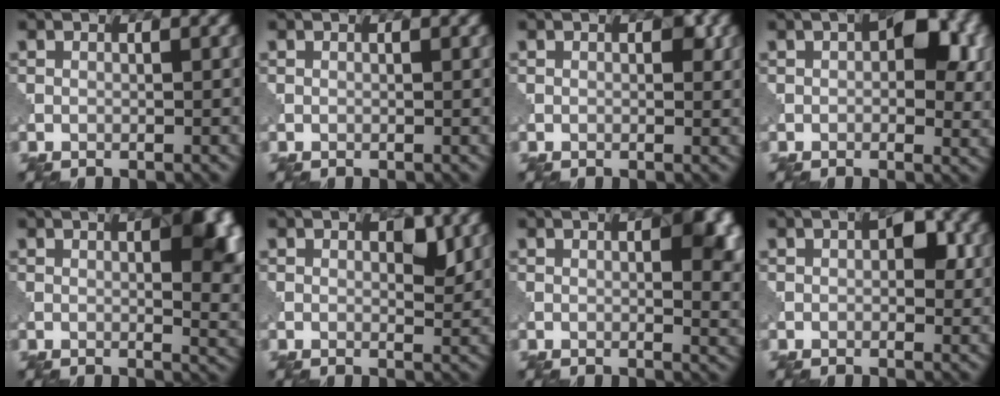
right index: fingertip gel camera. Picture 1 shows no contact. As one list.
[{"total": 0.0}, {"total": 1.5, "force": [0.3, 0.9, 1.2], "torque": [-0.013, -0.004, 0.004]}, {"total": 6.2, "force": [1.2, 3.5, 5.0], "torque": [-0.056, -0.003, 0.018]}, {"total": 8.3, "force": [1.9, 2.9, 7.5], "torque": [-0.068, -0.003, 0.028]}, {"total": 2.3, "force": [0.9, 1.1, 1.8], "torque": [-0.020, -0.006, 0.016]}, {"total": 6.5, "force": [1.5, 2.5, 5.8], "torque": [-0.057, -0.005, 0.023]}, {"total": 3.1, "force": [0.5, 1.7, 2.5], "torque": [-0.031, -0.002, 0.006]}]